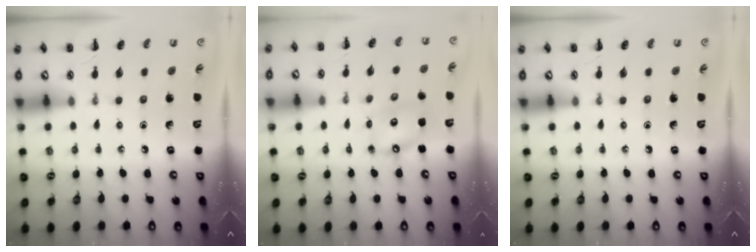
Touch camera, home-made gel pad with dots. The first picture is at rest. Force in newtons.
{"total": 9.5, "press": 9.3, "slide": 2.1}
{"total": 0.0}